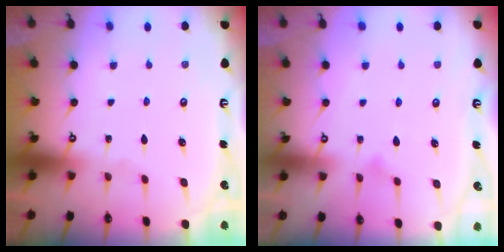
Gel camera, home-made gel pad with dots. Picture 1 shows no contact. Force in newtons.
{"total": 5.6, "press": 5.5, "slide": 0.5}